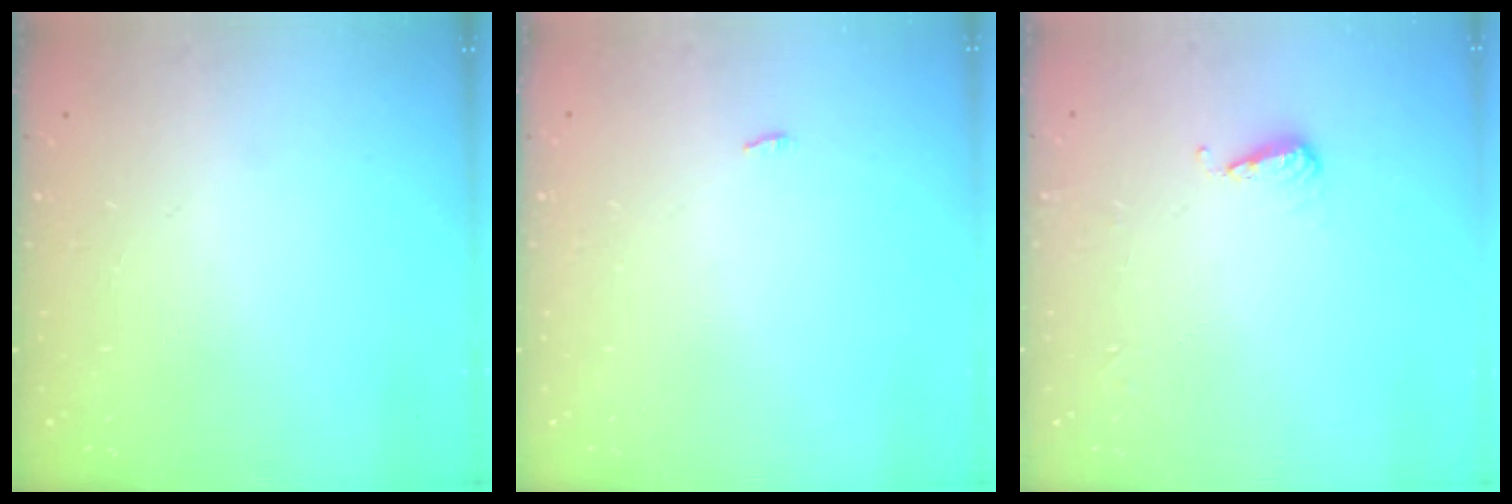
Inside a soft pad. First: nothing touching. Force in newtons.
{"total": 6.7, "press": 1.4, "slide": 6.6}
{"total": 5.2, "press": 5.1, "slide": 0.9}